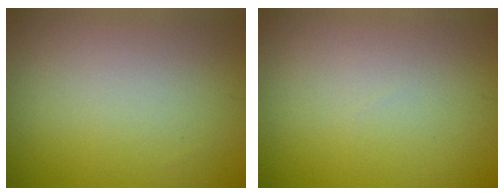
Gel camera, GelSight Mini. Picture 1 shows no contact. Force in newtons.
{"total": 0.0}